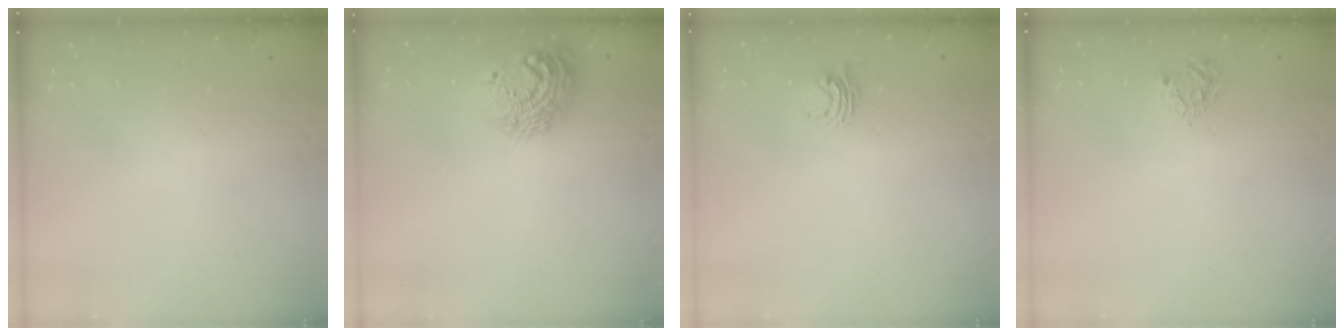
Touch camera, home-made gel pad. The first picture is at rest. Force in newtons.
{"total": 15.8, "press": 15.8, "slide": 1.1}
{"total": 3.7, "press": 3.7, "slide": 0.3}
{"total": 4.8, "press": 4.7, "slide": 0.4}